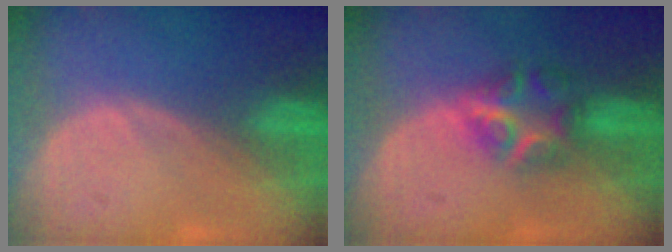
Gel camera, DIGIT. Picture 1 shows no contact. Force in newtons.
{"total": 5.7, "press": 5.6, "slide": 0.8}